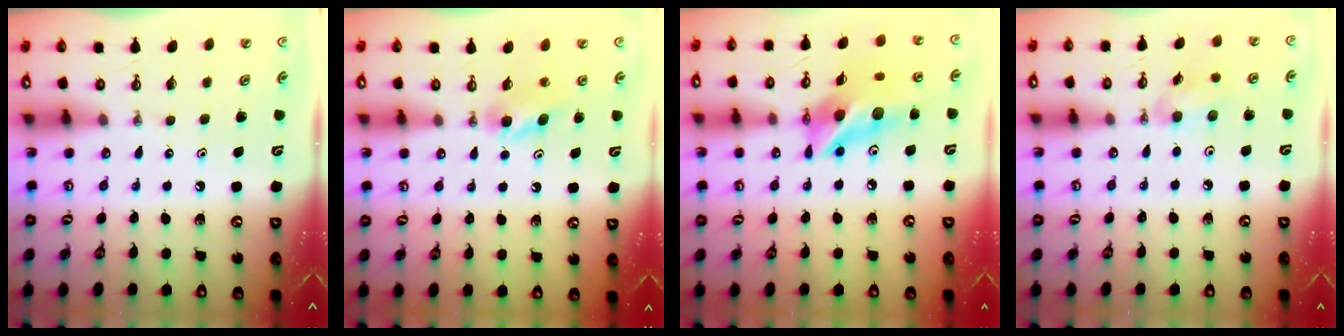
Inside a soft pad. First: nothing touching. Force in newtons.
{"total": 4.7, "press": 4.6, "slide": 1.1}
{"total": 14.7, "press": 14.7, "slide": 1.3}
{"total": 5.7, "press": 5.7, "slide": 0.8}